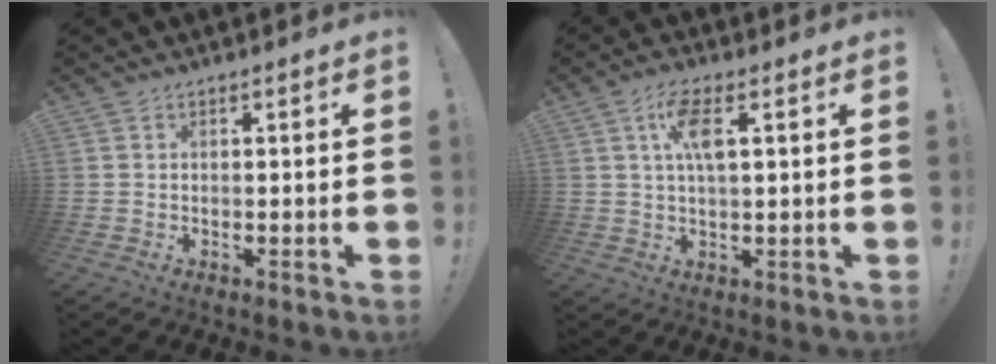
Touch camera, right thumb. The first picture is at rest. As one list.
[{"total": 7.8, "force": [2.3, 2.7, 6.9], "torque": [-0.123, 0.004, 0.038]}]